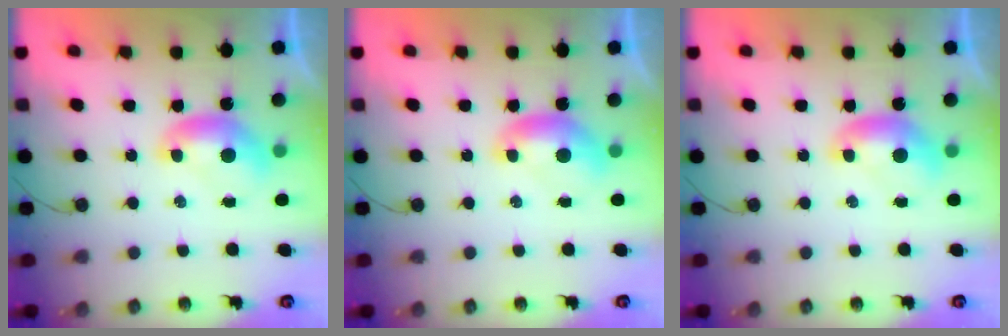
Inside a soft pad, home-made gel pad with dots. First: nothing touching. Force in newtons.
{"total": 0.0}
{"total": 0.0}